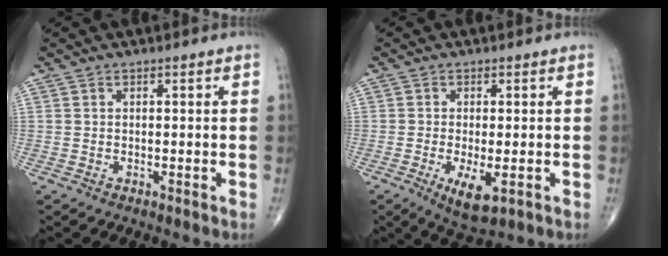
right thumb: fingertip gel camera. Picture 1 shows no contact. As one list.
[{"total": 6.0, "force": [-1.9, 2.1, 5.3], "torque": [-0.091, -0.014, -0.026]}]